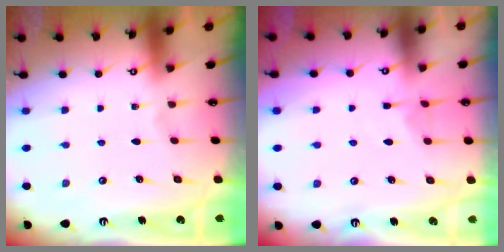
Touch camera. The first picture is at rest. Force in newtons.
{"total": 3.6, "press": 3.5, "slide": 0.5}